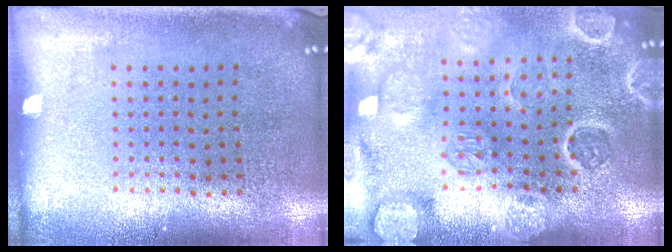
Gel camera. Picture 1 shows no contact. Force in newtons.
{"total": 3.7, "press": 3.2, "slide": 1.8}